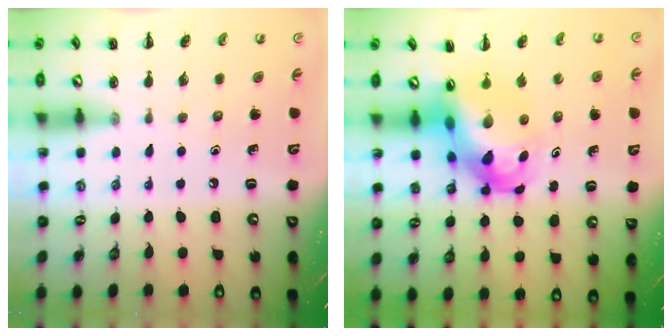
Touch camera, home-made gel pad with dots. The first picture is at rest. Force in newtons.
{"total": 8.9, "press": 8.5, "slide": 2.8}